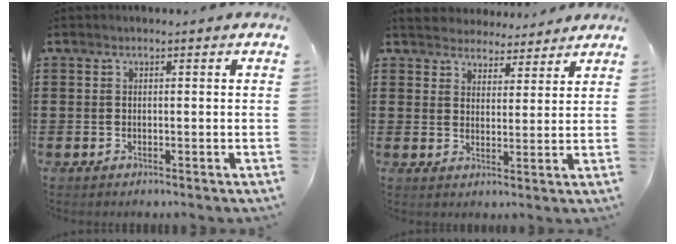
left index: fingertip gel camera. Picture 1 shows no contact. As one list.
[{"total": 4.0, "force": [3.7, 1.3, -0.3], "torque": [-0.012, -0.011, 0.068]}]